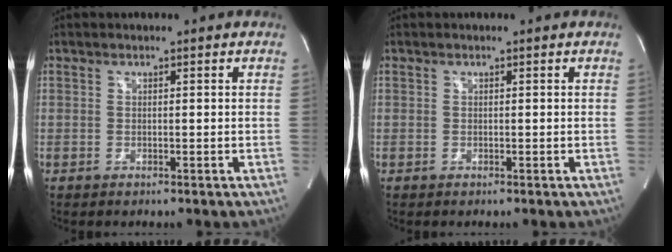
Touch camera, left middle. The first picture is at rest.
{"total": 0.0}